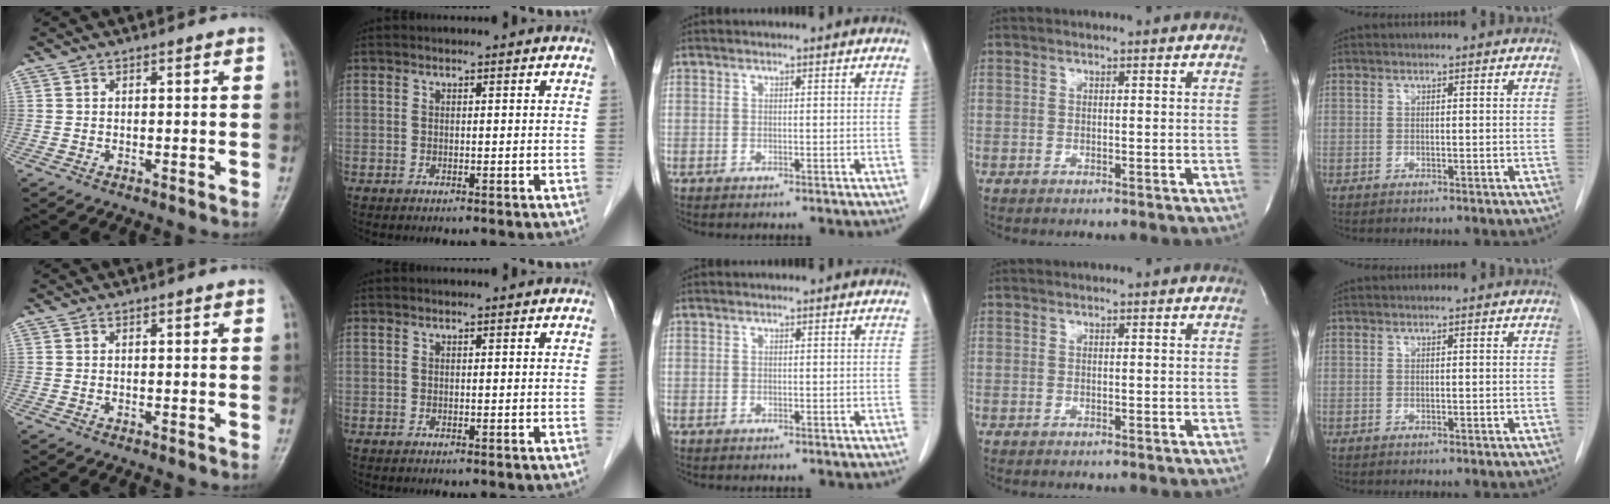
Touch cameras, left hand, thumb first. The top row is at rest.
{}